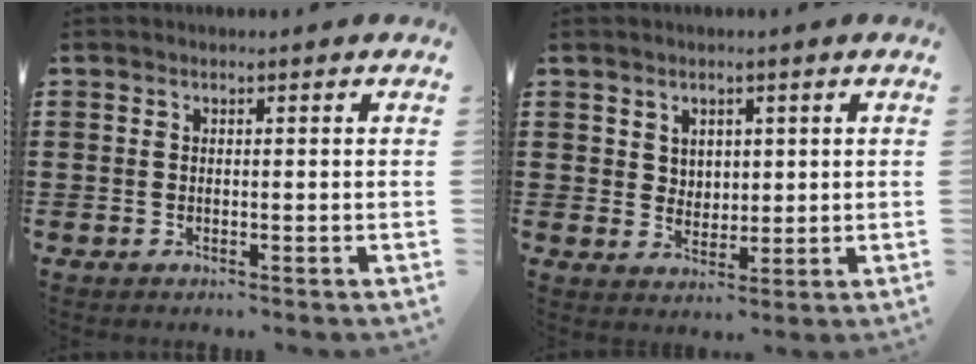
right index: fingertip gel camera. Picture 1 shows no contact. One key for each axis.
{"total": 3.2, "fx": 1.9, "fy": 2.6, "fz": 0.4, "tx": -0.011, "ty": 0.007, "tz": 0.033}